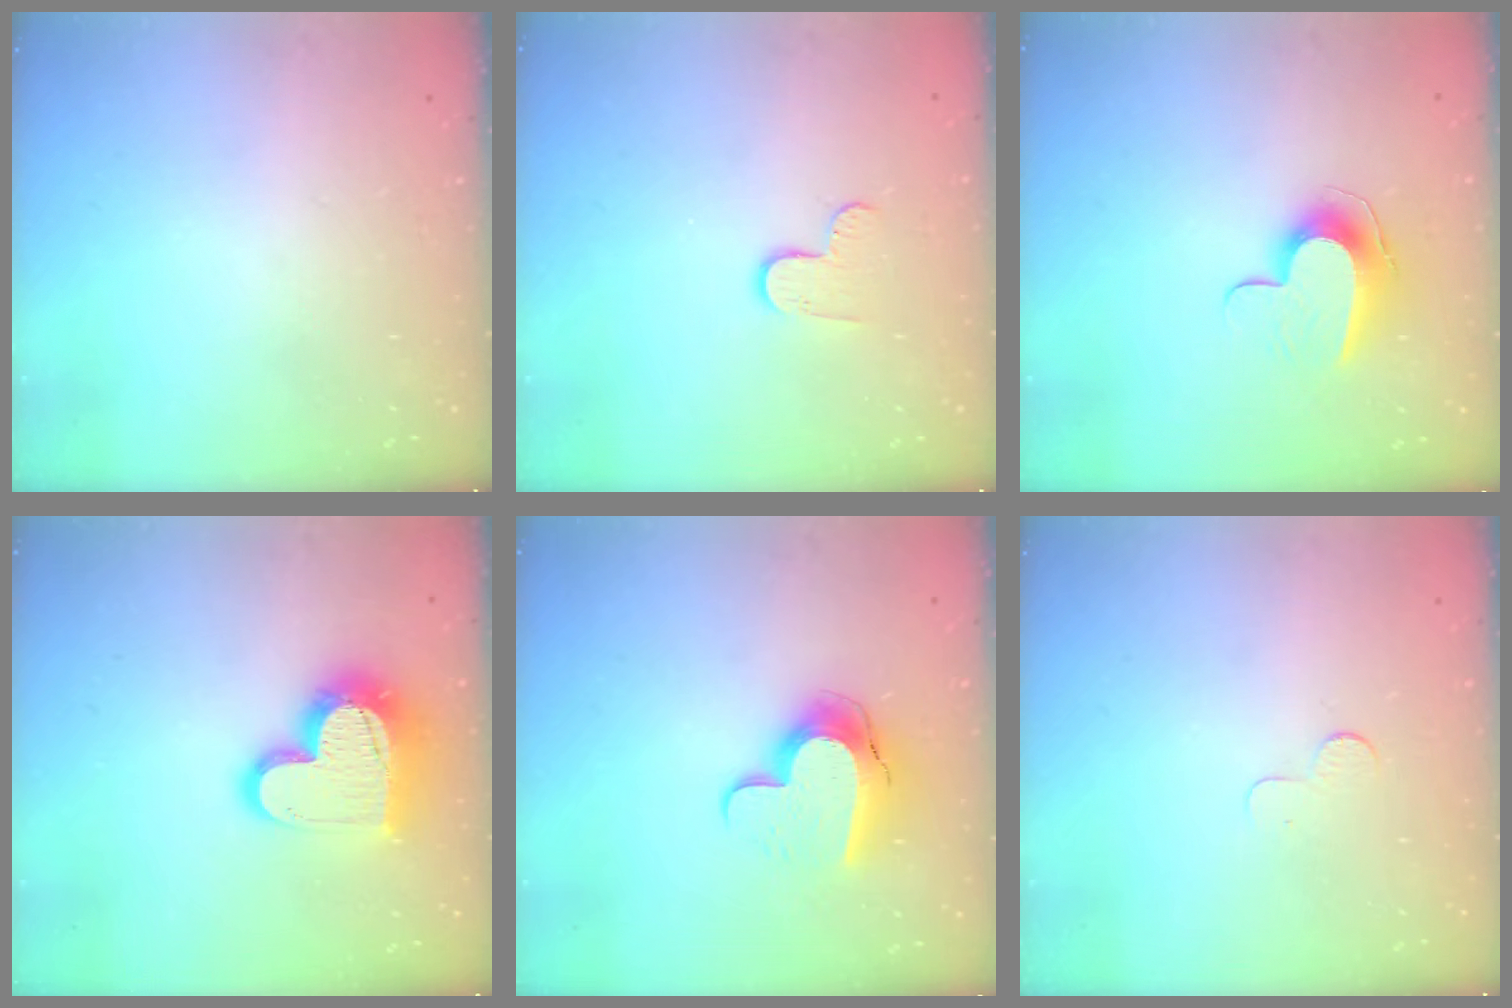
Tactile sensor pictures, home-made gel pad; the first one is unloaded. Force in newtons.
{"total": 5.6, "press": 5.6, "slide": 0.5}
{"total": 10.0, "press": 10.0, "slide": 0.3}
{"total": 15.7, "press": 15.7, "slide": 1.1}
{"total": 12.0, "press": 12.0, "slide": 0.9}
{"total": 2.6, "press": 2.6, "slide": 0.2}